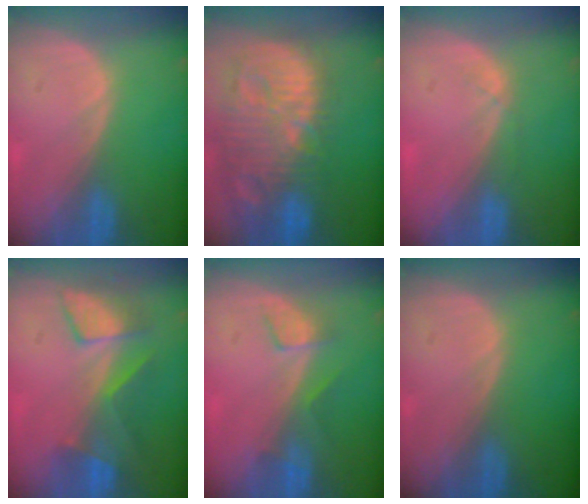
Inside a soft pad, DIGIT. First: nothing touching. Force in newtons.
{"total": 14.4, "press": 12.5, "slide": 7.2}
{"total": 1.4, "press": 1.3, "slide": 0.5}
{"total": 7.3, "press": 6.9, "slide": 2.5}
{"total": 3.6, "press": 3.3, "slide": 1.4}
{"total": 0.0}